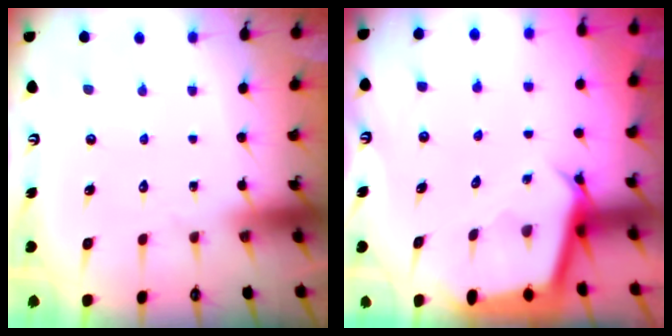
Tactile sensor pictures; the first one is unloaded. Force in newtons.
{"total": 2.8, "press": 2.8, "slide": 0.0}